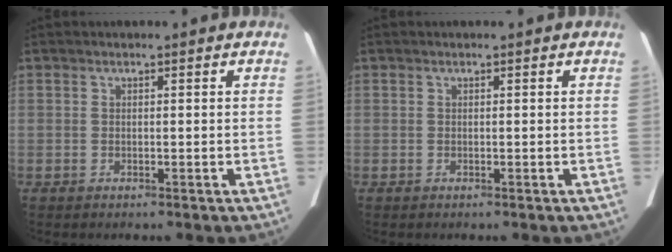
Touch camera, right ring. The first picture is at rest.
{"total": 0.0}